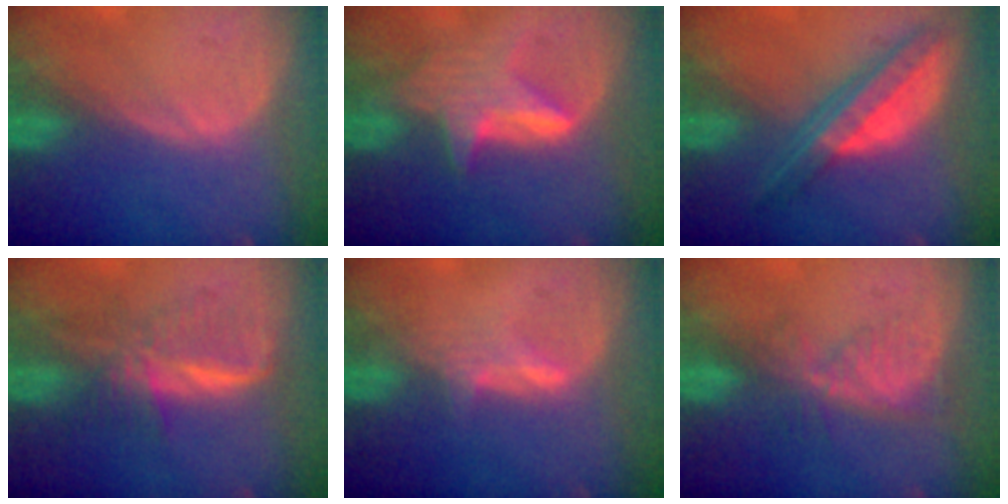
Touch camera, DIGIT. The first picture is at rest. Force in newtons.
{"total": 6.0, "press": 5.9, "slide": 1.1}
{"total": 7.5, "press": 6.3, "slide": 4.0}
{"total": 5.9, "press": 5.9, "slide": 0.8}
{"total": 2.6, "press": 2.5, "slide": 0.3}
{"total": 5.6, "press": 5.1, "slide": 2.4}